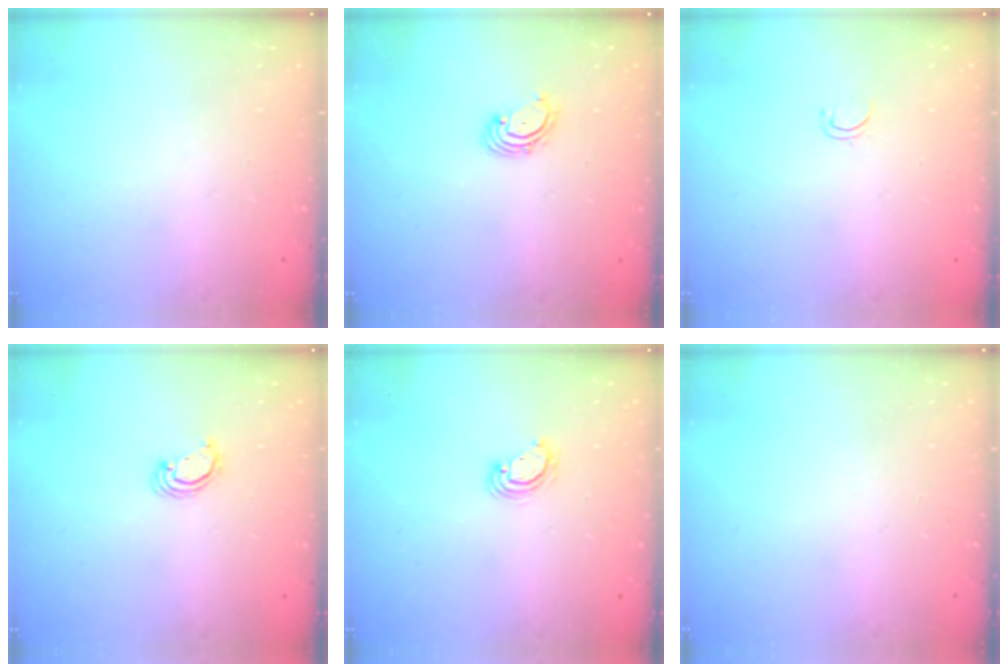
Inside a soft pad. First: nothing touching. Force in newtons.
{"total": 1.8, "press": 1.7, "slide": 0.6}
{"total": 3.3, "press": 3.2, "slide": 0.2}
{"total": 2.2, "press": 2.2, "slide": 0.2}
{"total": 3.7, "press": 3.7, "slide": 0.3}
{"total": 0.0}